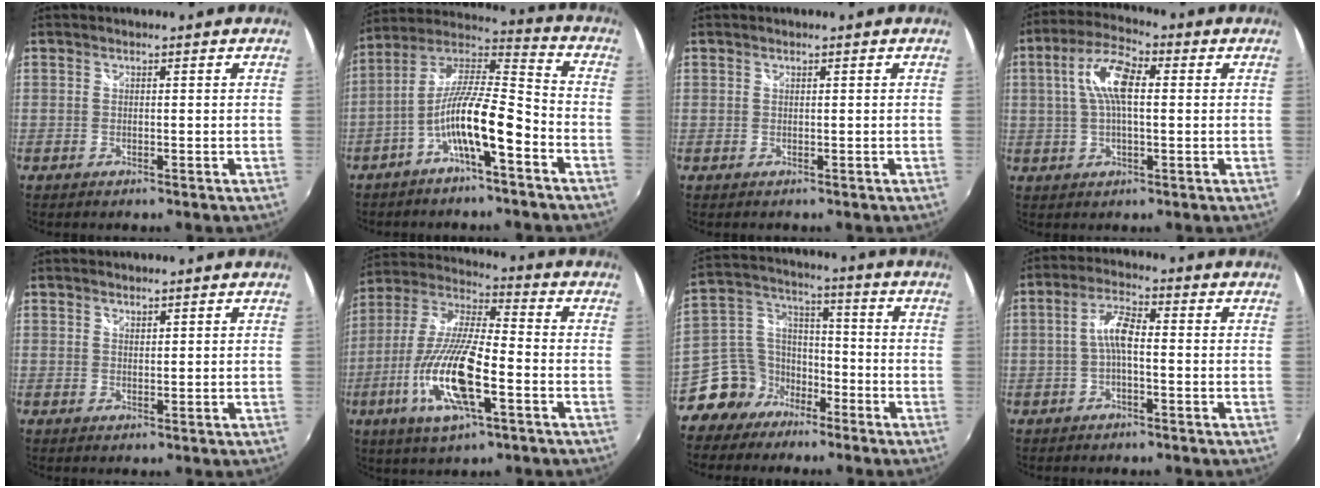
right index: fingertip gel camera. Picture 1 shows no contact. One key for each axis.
{"total": 12.7, "fx": -5.9, "fy": 2.2, "fz": 11.1, "tx": -0.214, "ty": 0.009, "tz": -0.109}
{"total": 0.6, "fx": 0.0, "fy": 0.6, "fz": 0.0, "tx": 0.001, "ty": 0.001, "tz": 0.001}
{"total": 9.6, "fx": 1.7, "fy": 3.9, "fz": 8.6, "tx": -0.167, "ty": 0.021, "tz": 0.029}
{"total": 1.0, "fx": 0.9, "fy": 0.4, "fz": 0.2, "tx": -0.002, "ty": 0.000, "tz": 0.016}
{"total": 17.8, "fx": -6.4, "fy": 4.4, "fz": 16.0, "tx": -0.331, "ty": -0.021, "tz": -0.127}
{"total": 9.8, "fx": -6.8, "fy": 6.7, "fz": 1.8, "tx": -0.054, "ty": 0.044, "tz": -0.130}
{"total": 5.0, "fx": -0.9, "fy": 1.5, "fz": 4.7, "tx": -0.098, "ty": 0.015, "tz": -0.019}